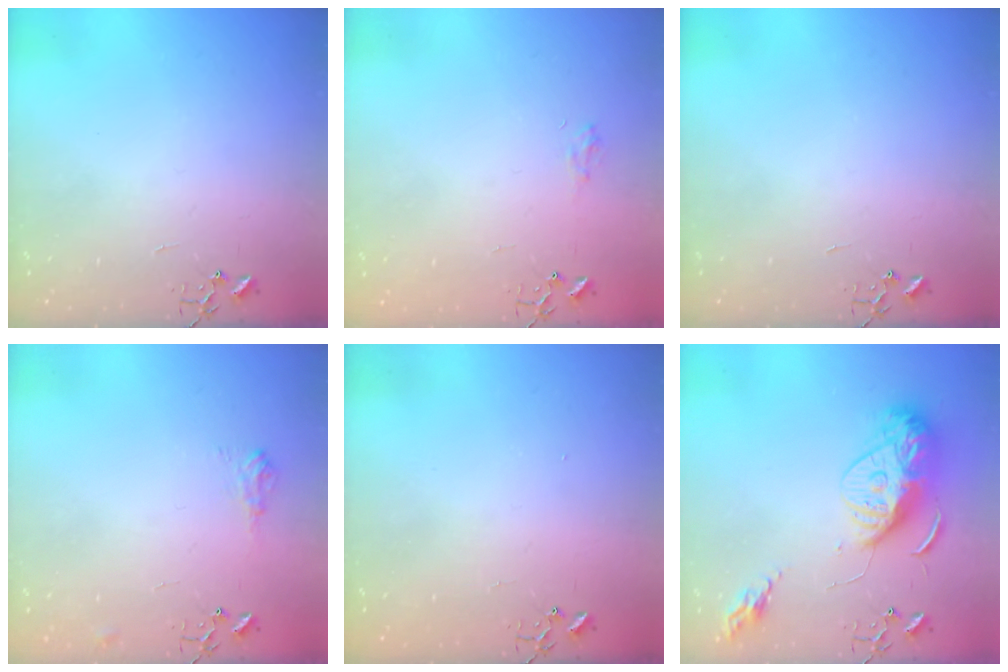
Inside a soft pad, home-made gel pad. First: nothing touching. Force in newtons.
{"total": 6.7, "press": 6.6, "slide": 0.7}
{"total": 0.0}
{"total": 7.3, "press": 7.3, "slide": 1.0}
{"total": 1.3, "press": 1.2, "slide": 0.1}
{"total": 15.7, "press": 15.6, "slide": 1.4}